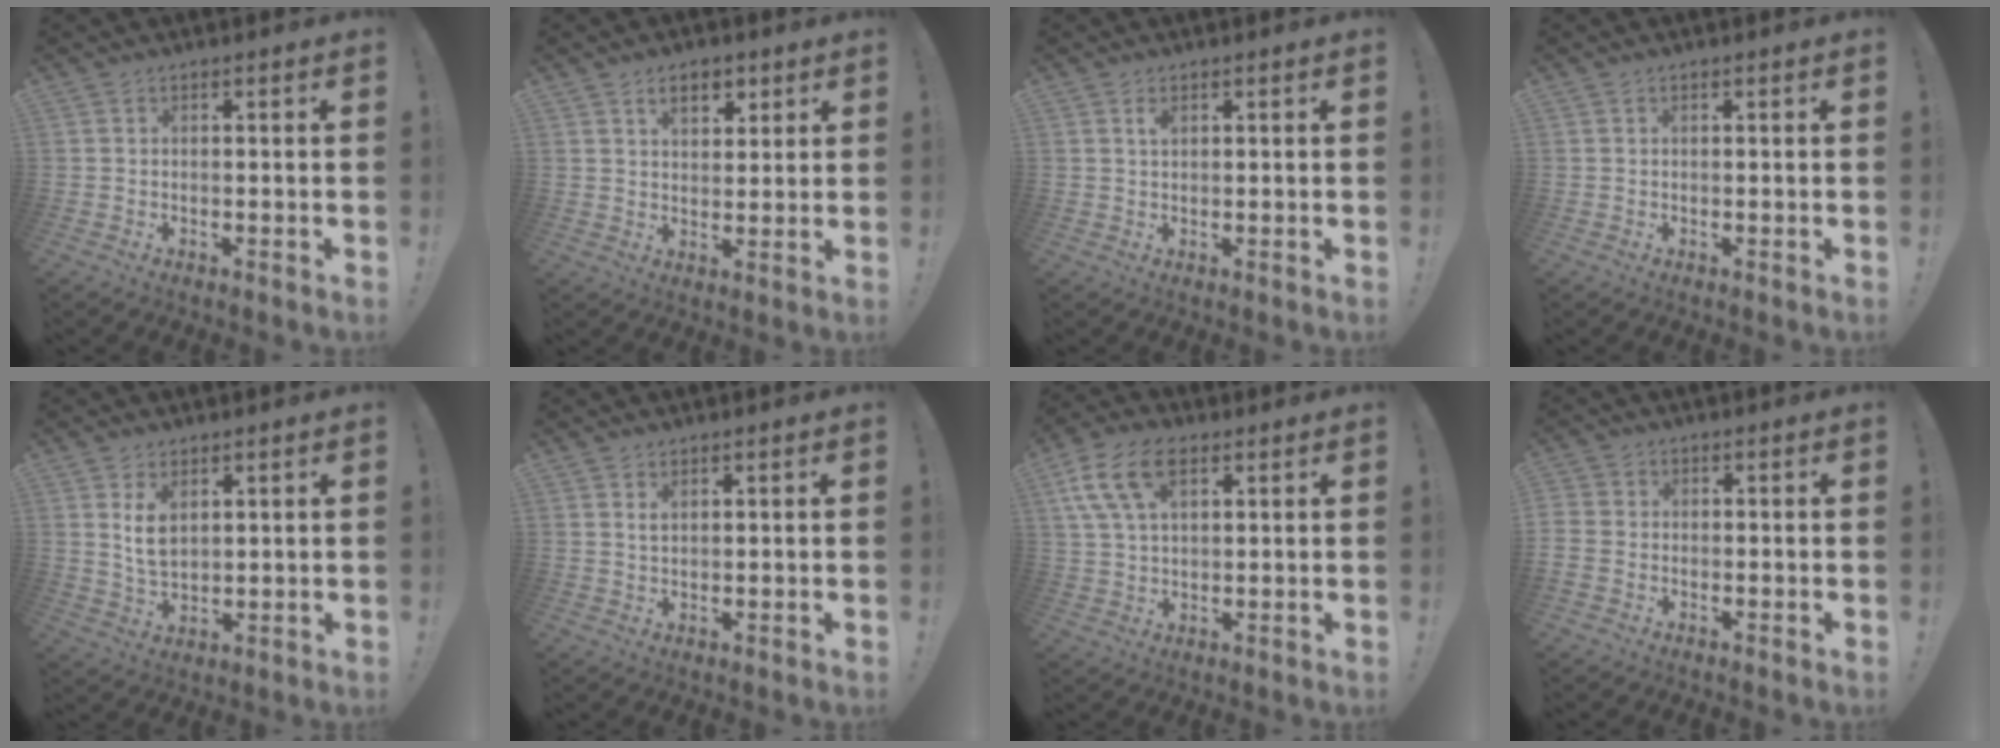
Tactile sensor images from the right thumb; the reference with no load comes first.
{"total": 7.0, "force": [3.7, 4.2, 4.2], "torque": [-0.063, -0.005, 0.065]}
{"total": 1.5, "force": [0.8, 0.7, 1.1], "torque": [-0.015, -0.002, 0.011]}
{"total": 0.0}
{"total": 6.6, "force": [2.9, 4.1, 4.3], "torque": [-0.067, -0.013, 0.050]}
{"total": 1.7, "force": [1.2, 0.9, 0.9], "torque": [-0.004, -0.006, 0.019]}
{"total": 12.3, "force": [5.1, 6.9, 8.8], "torque": [-0.182, 0.000, 0.100]}
{"total": 3.0, "force": [-1.2, 2.4, 1.5], "torque": [-0.035, 0.004, -0.024]}